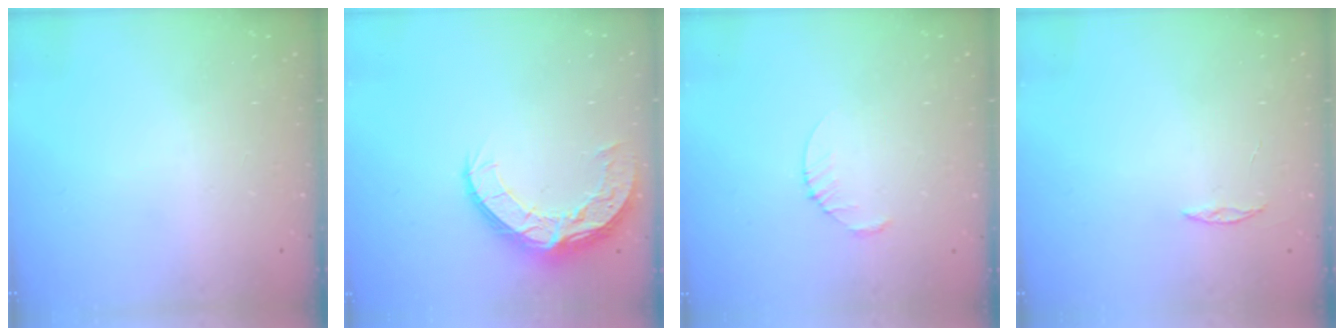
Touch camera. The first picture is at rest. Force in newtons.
{"total": 12.0, "press": 11.9, "slide": 0.8}
{"total": 2.5, "press": 2.5, "slide": 0.3}
{"total": 2.0, "press": 2.0, "slide": 0.2}